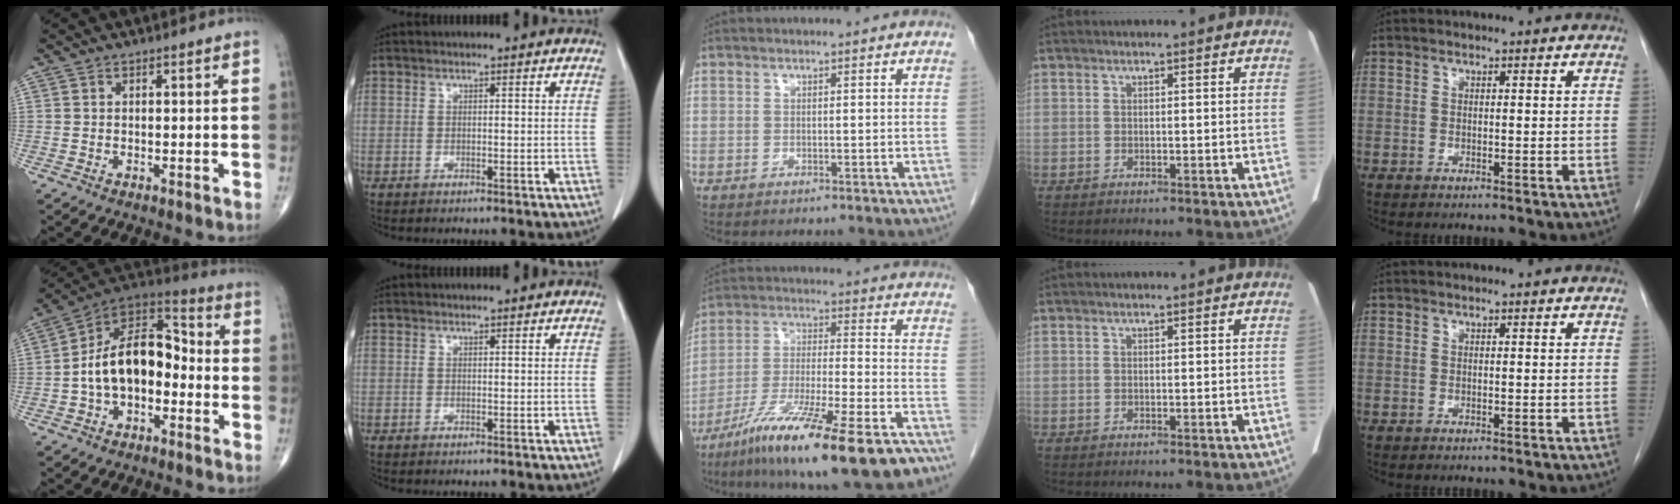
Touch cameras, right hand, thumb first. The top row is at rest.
{"thumb": {"total": 15.8, "force": [-2.4, 9.6, 12.2], "torque": [-0.183, 0.052, -0.053]}, "middle": {"total": 20.5, "force": [-14.0, 1.1, 15.0], "torque": [-0.235, -0.044, -0.239]}}